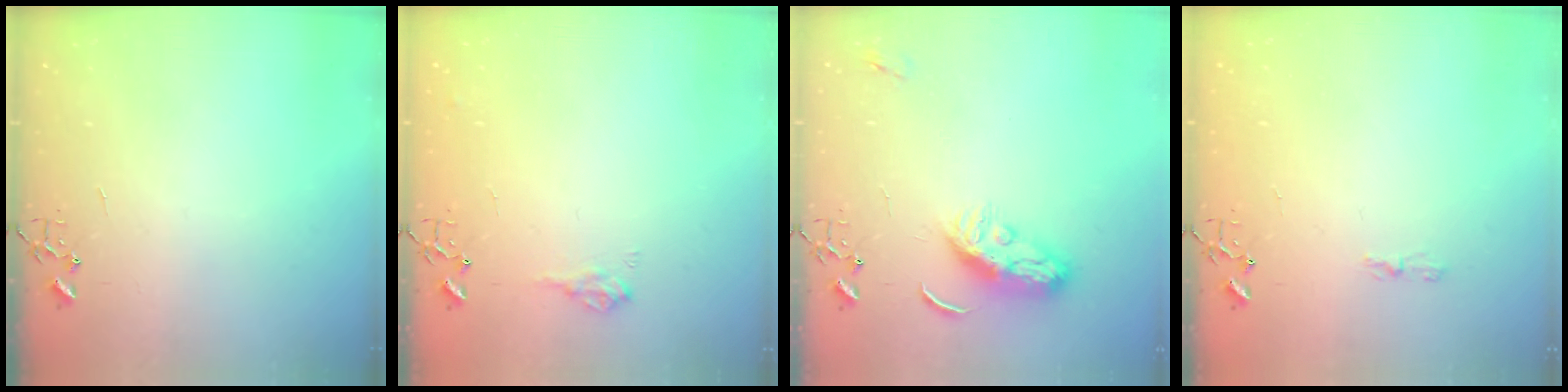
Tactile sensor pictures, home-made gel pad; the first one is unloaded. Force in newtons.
{"total": 8.8, "press": 8.7, "slide": 1.0}
{"total": 8.8, "press": 8.8, "slide": 0.5}
{"total": 3.9, "press": 3.9, "slide": 0.5}